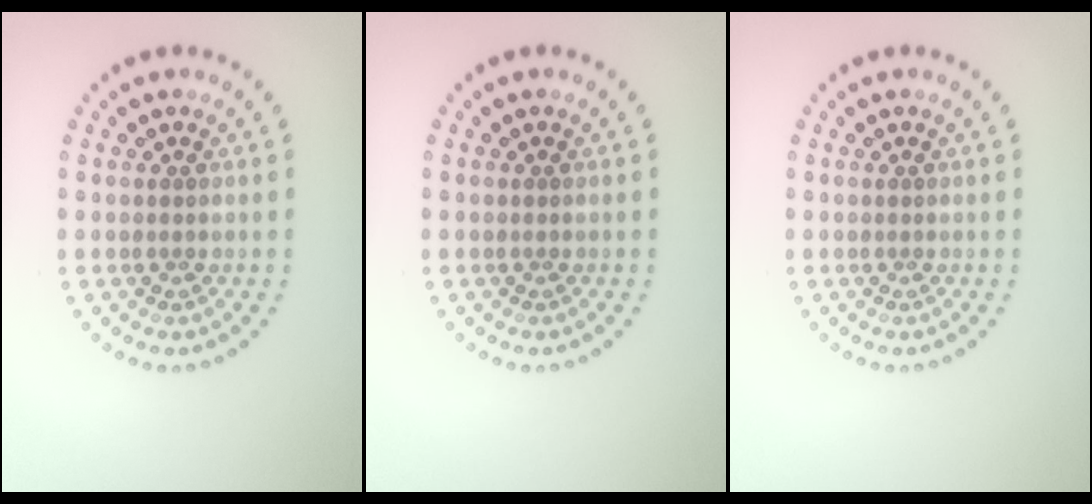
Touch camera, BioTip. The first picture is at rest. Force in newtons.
{"total": 0.0}
{"total": 0.0}